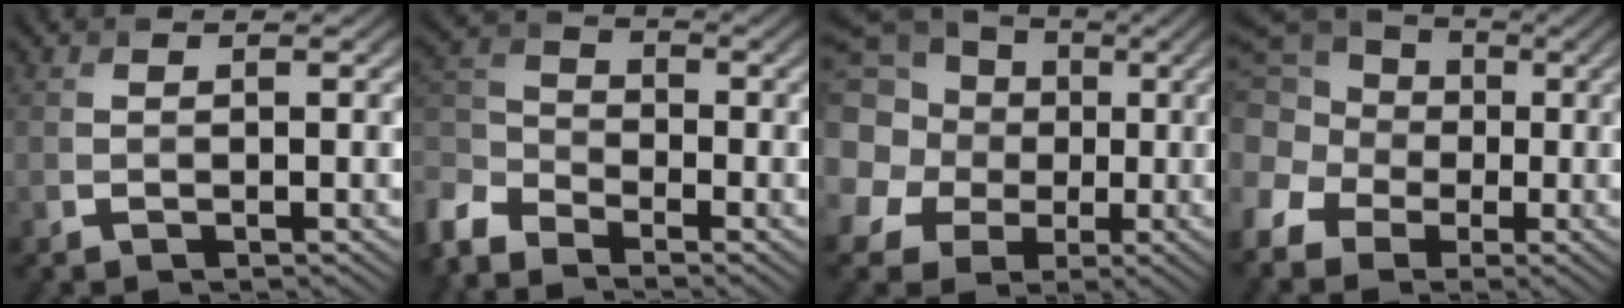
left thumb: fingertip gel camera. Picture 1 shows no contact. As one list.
[{"total": 7.1, "force": [-5.3, 3.4, 3.4], "torque": [-0.099, -0.014, -0.123]}, {"total": 19.4, "force": [2.3, 17.7, 7.6], "torque": [-0.258, 0.020, -0.003]}, {"total": 12.9, "force": [-1.7, 11.2, 6.1], "torque": [-0.177, 0.002, -0.066]}]